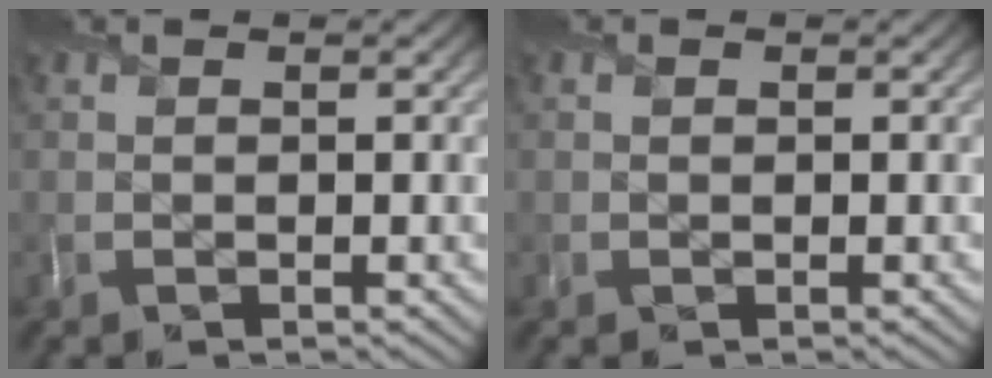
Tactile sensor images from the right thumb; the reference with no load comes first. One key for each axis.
{"total": 0.0}